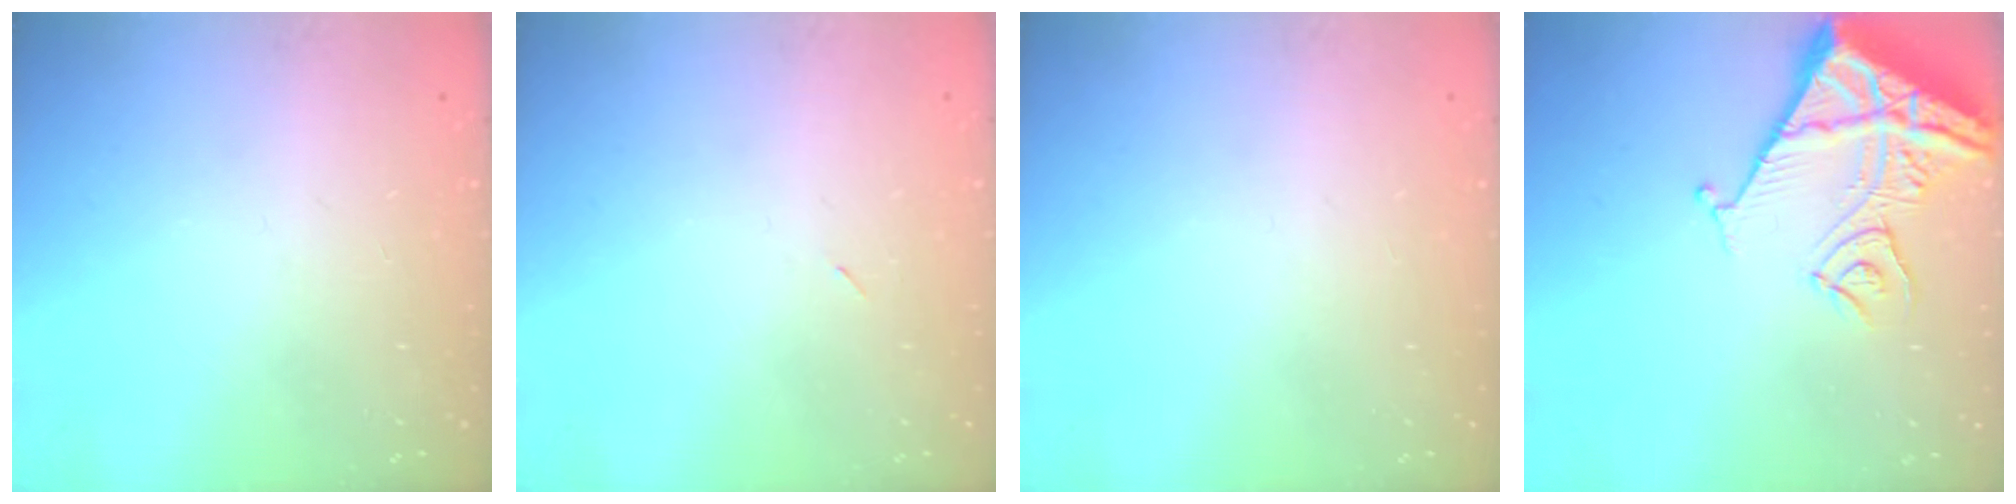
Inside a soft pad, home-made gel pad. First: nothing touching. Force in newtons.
{"total": 2.3, "press": 1.9, "slide": 1.2}
{"total": 0.0}
{"total": 13.5, "press": 13.5, "slide": 1.4}